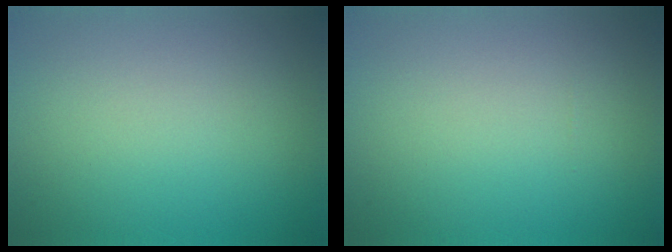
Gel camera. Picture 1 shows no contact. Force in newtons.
{"total": 0.0}